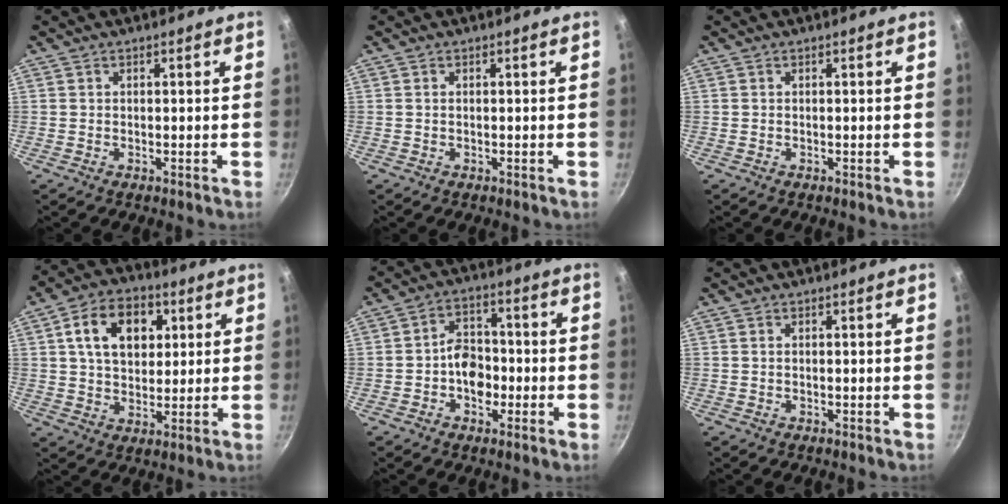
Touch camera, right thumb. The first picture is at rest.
{"total": 0.0}
{"total": 0.0}
{"total": 13.2, "force": [3.9, 9.2, 8.6], "torque": [-0.112, 0.002, 0.057]}
{"total": 7.5, "force": [-1.6, 5.5, 4.8], "torque": [-0.040, 0.025, -0.033]}
{"total": 0.0}